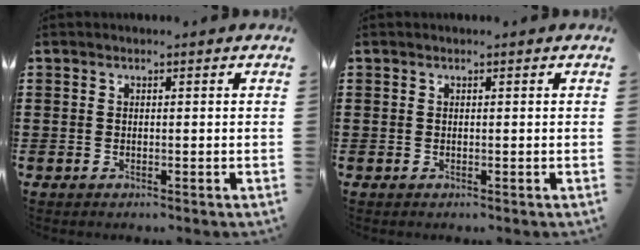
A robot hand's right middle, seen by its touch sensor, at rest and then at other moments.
{"total": 0.0}